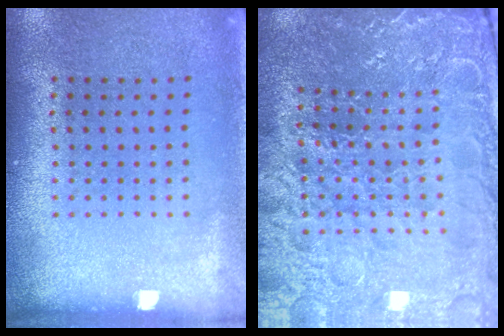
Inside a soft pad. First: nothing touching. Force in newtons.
{"total": 4.7, "press": 4.5, "slide": 1.3}